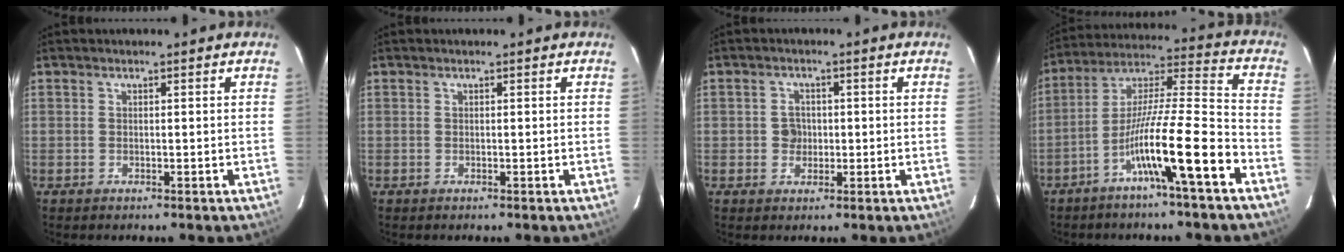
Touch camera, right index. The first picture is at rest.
{"total": 0.0}
{"total": 2.6, "force": [-0.2, 2.3, 1.3], "torque": [-0.018, 0.005, -0.002]}
{"total": 14.5, "force": [-7.2, -0.5, 12.5], "torque": [-0.225, 0.002, -0.129]}